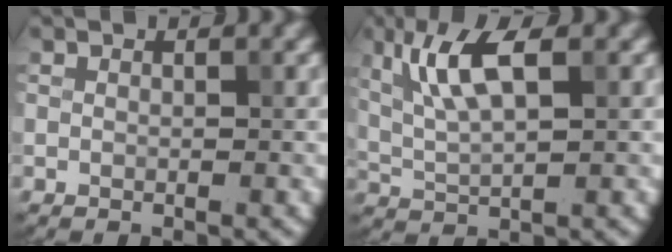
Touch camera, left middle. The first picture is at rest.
{"total": 5.3, "force": [1.9, 1.6, 4.7], "torque": [-0.097, 0.004, 0.038]}